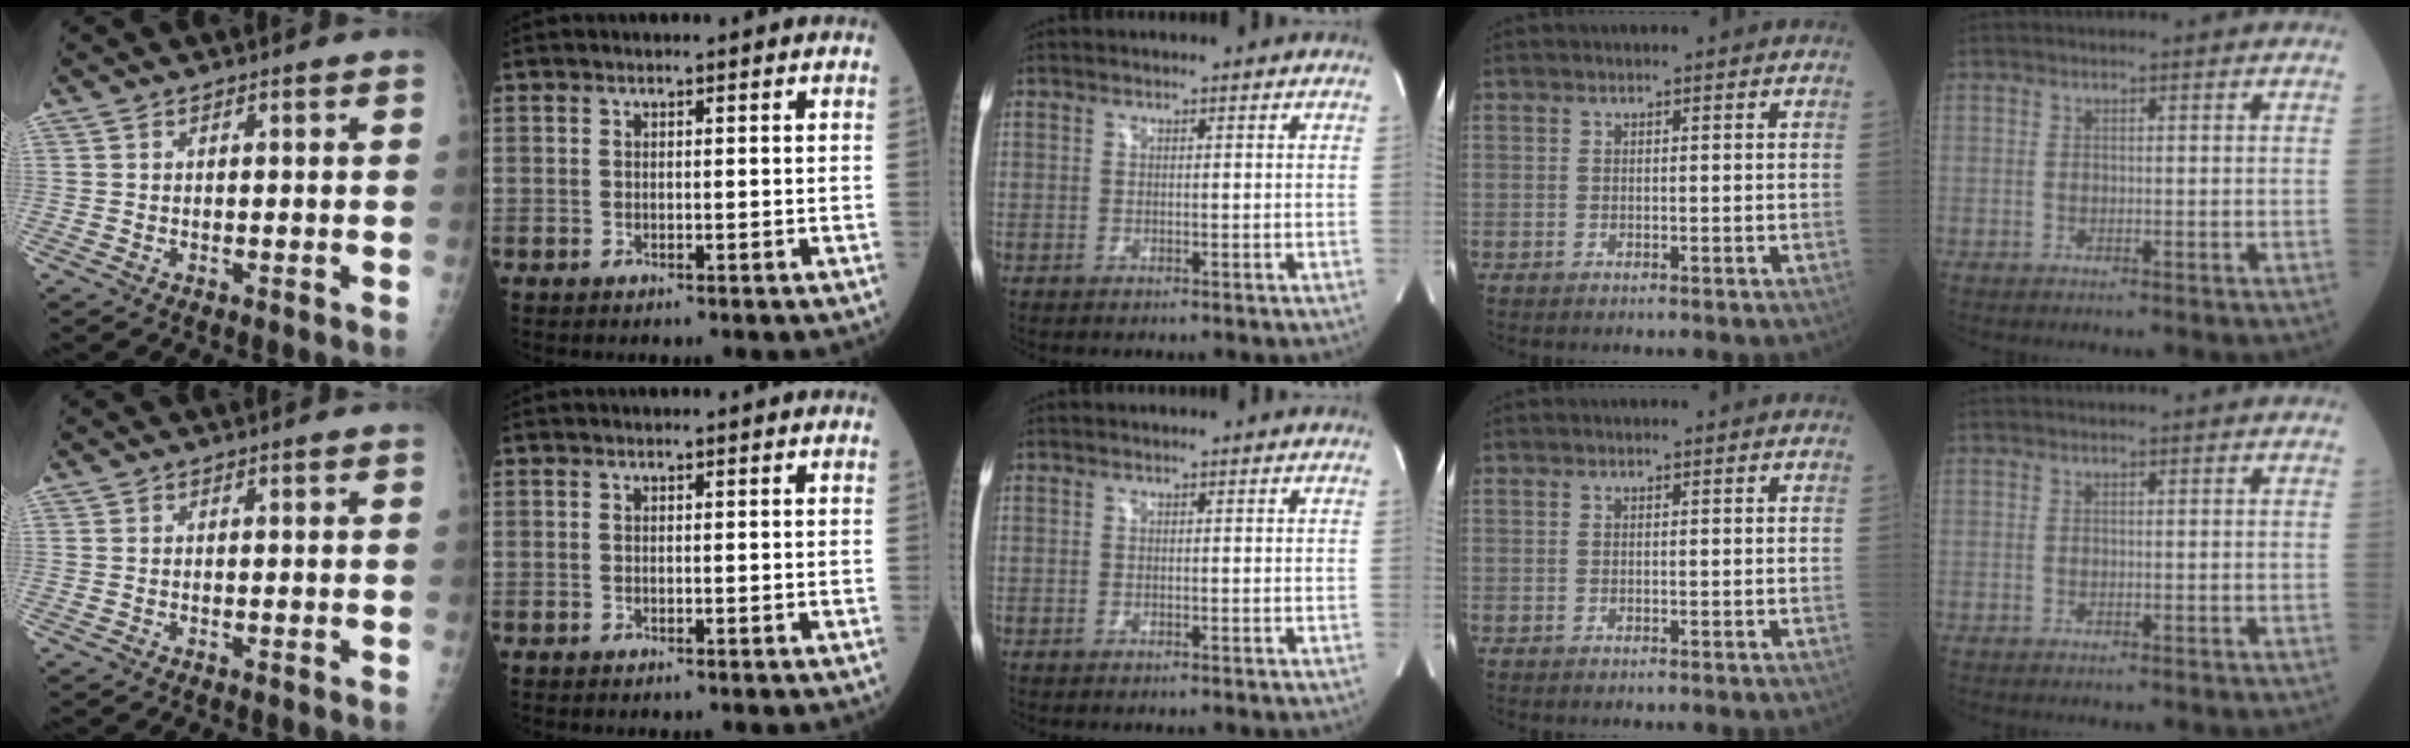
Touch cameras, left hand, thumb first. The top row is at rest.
{}